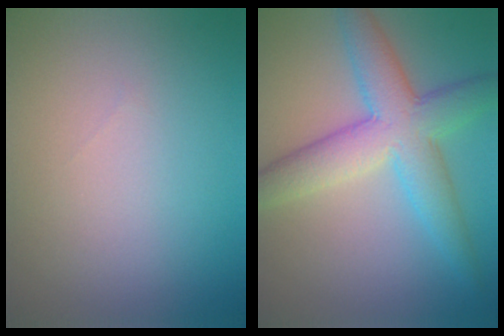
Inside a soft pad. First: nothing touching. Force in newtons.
{"total": 6.7, "press": 6.7, "slide": 0.2}